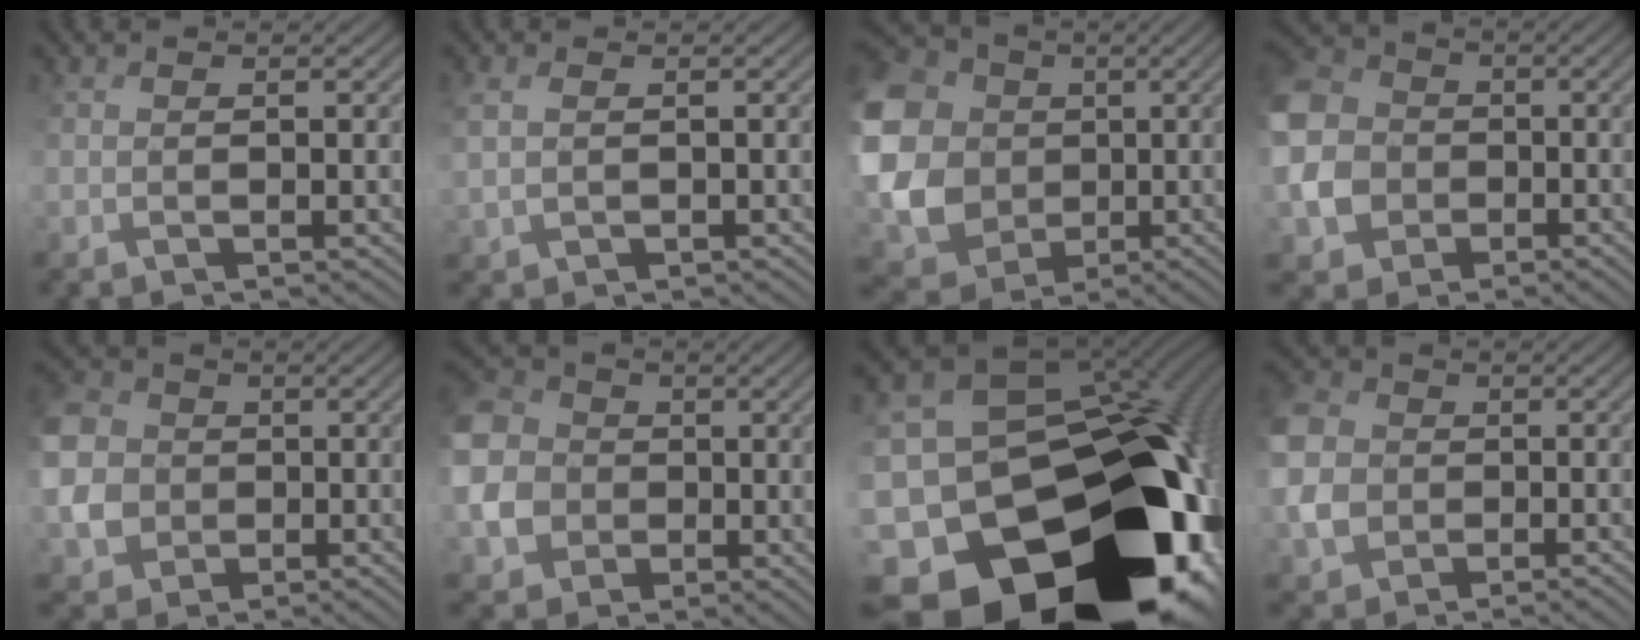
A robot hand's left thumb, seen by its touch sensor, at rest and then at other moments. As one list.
[{"total": 1.3, "force": [1.1, 0.7, 0.2], "torque": [-0.012, 0.008, 0.023]}, {"total": 16.2, "force": [2.8, 14.0, 7.7], "torque": [-0.269, 0.004, 0.055]}, {"total": 9.9, "force": [-1.3, 8.8, 4.2], "torque": [-0.149, -0.021, -0.028]}, {"total": 6.8, "force": [-0.4, 6.2, 2.7], "torque": [-0.095, 0.004, -0.013]}, {"total": 9.8, "force": [-0.5, 9.0, 3.8], "torque": [-0.143, -0.012, -0.020]}, {"total": 23.6, "force": [-12.6, 16.0, 11.8], "torque": [-0.167, -0.067, -0.193]}, {"total": 5.0, "force": [-0.7, 4.5, 2.2], "torque": [-0.067, 0.006, -0.030]}]